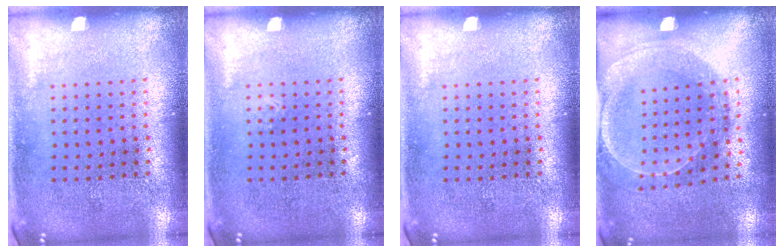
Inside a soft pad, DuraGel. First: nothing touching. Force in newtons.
{"total": 0.0}
{"total": 0.0}
{"total": 1.5, "press": 1.5, "slide": 0.3}